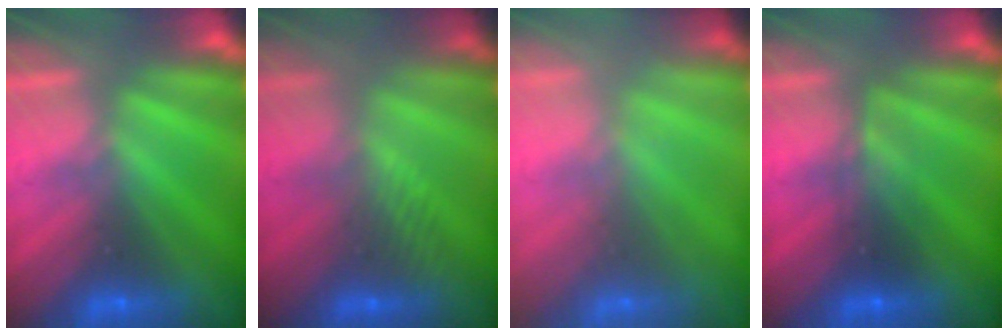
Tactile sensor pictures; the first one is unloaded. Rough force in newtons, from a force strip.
{"total": 2.6}
{"total": 7.3}
{"total": 2.4}